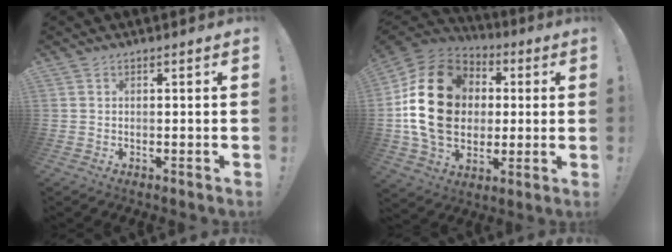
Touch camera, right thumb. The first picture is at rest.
{"total": 24.2, "force": [2.1, 19.0, 14.8], "torque": [-0.262, 0.013, 0.060]}